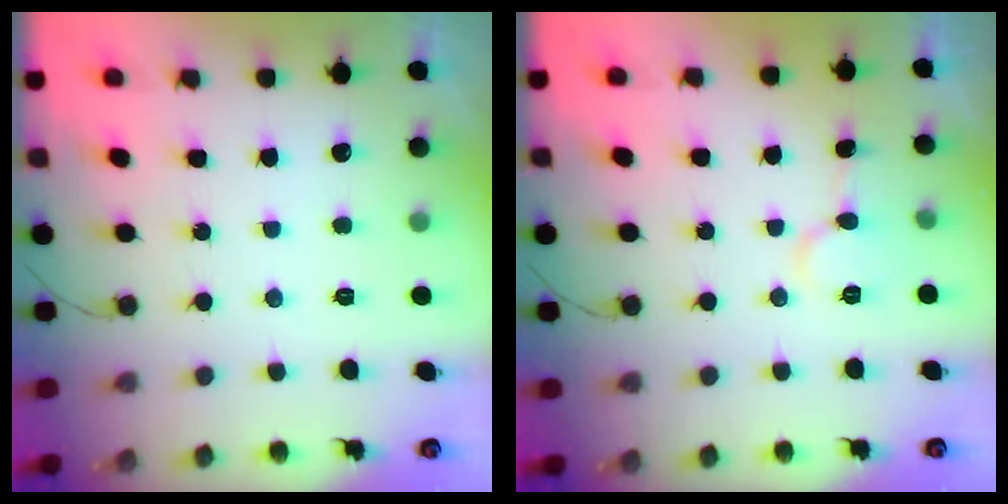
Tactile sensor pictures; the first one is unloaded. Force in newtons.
{"total": 6.7, "press": 6.7, "slide": 0.7}